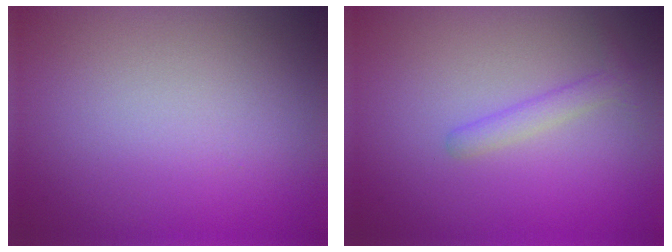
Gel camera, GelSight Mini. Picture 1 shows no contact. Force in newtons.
{"total": 1.6, "press": 1.6, "slide": 0.0}